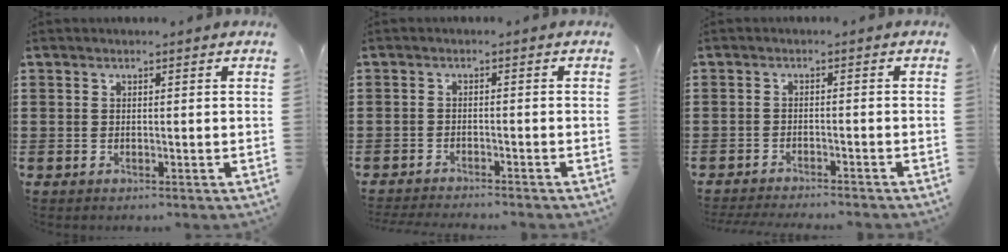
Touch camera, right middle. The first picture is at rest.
{"total": 1.8, "force": [-1.8, -0.1, 0.1], "torque": [-0.004, 0.001, -0.038]}
{"total": 2.0, "force": [-2.0, -0.1, 0.2], "torque": [-0.006, 0.000, -0.042]}